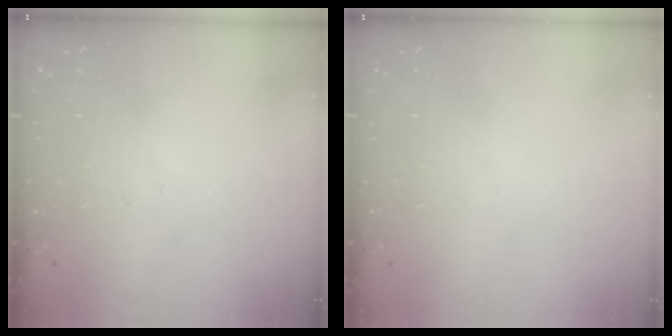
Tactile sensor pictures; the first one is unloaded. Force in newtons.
{"total": 0.0}